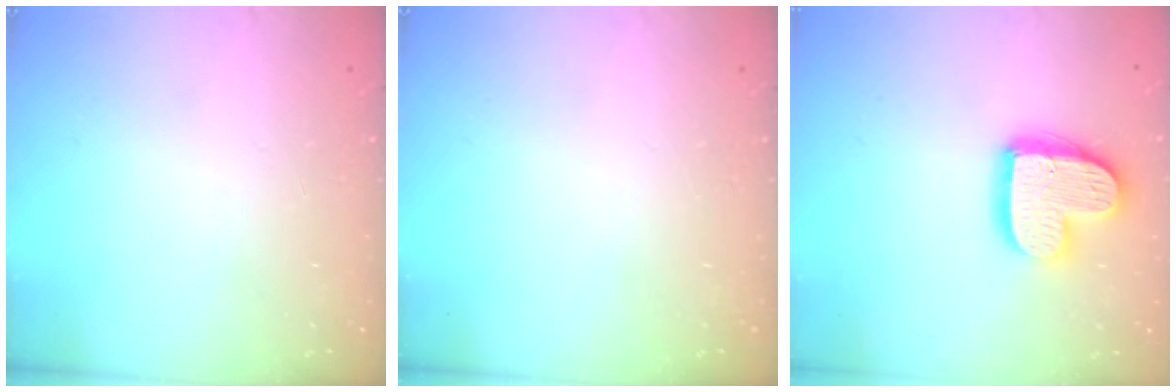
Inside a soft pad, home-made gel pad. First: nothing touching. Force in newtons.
{"total": 0.0}
{"total": 14.9, "press": 14.9, "slide": 1.1}